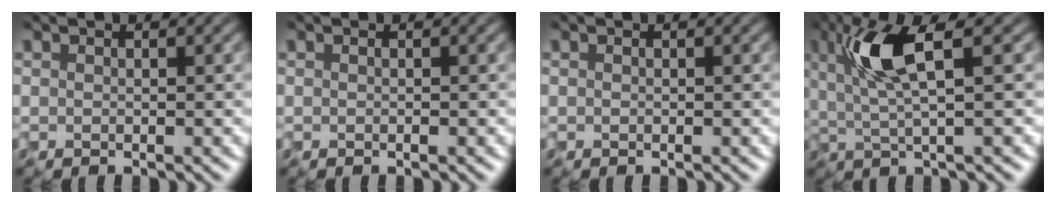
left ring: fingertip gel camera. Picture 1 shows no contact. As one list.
[{"total": 0.0}, {"total": 0.0}, {"total": 4.7, "force": [0.8, 0.7, 4.6], "torque": [-0.105, -0.001, 0.027]}]